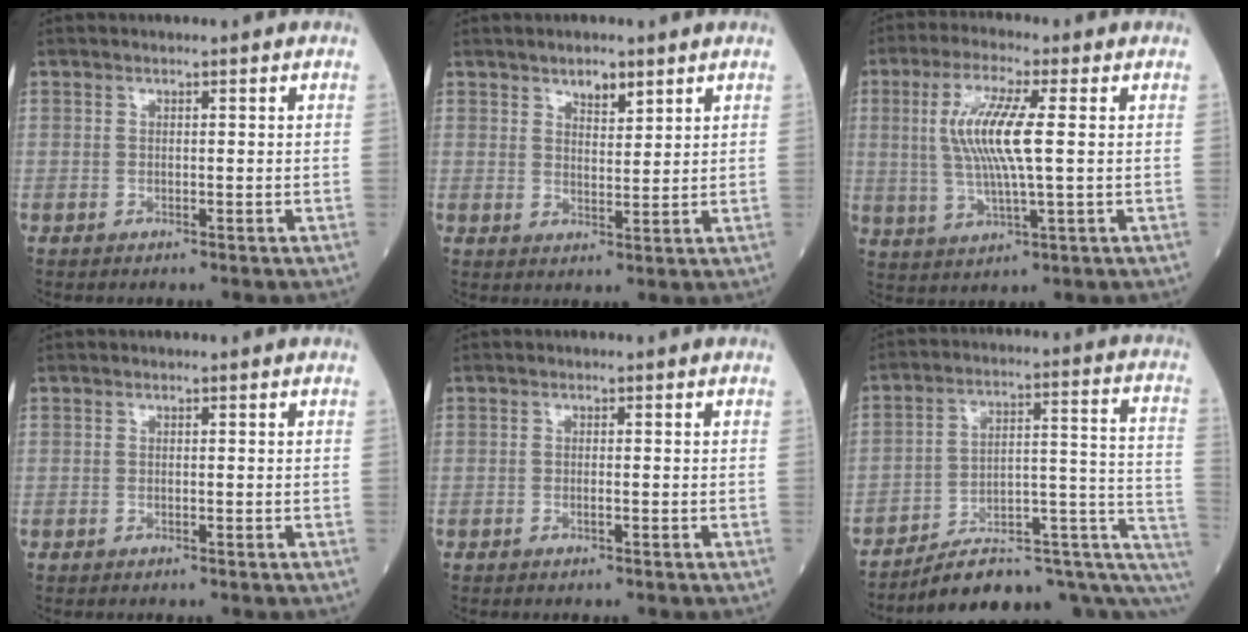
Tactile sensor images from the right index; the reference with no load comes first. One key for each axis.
{"total": 3.3, "fx": 2.4, "fy": 1.3, "fz": 1.9, "tx": -0.031, "ty": -0.002, "tz": 0.040}
{"total": 9.8, "fx": 1.4, "fy": 1.0, "fz": 9.6, "tx": -0.205, "ty": 0.002, "tz": 0.028}
{"total": 0.0}
{"total": 0.5, "fx": -0.3, "fy": 0.0, "fz": 0.5, "tx": -0.013, "ty": 0.000, "tz": -0.004}
{"total": 18.1, "fx": -11.1, "fy": 5.4, "fz": 13.2, "tx": -0.116, "ty": 0.077, "tz": -0.147}